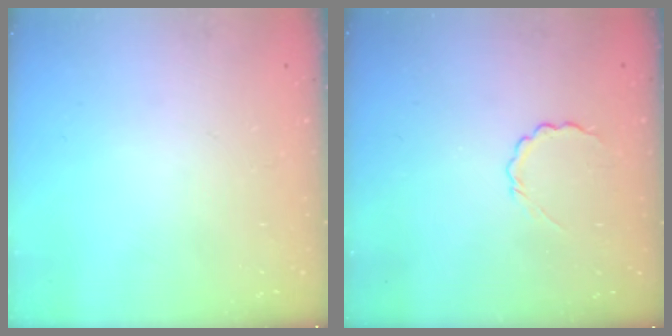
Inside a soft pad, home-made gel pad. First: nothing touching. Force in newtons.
{"total": 3.8, "press": 3.6, "slide": 1.1}